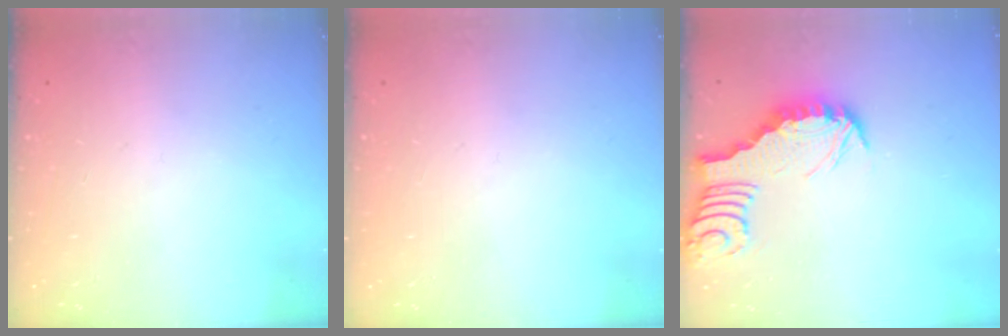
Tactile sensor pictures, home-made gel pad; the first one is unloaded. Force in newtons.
{"total": 0.0}
{"total": 2.6, "press": 2.6, "slide": 0.2}